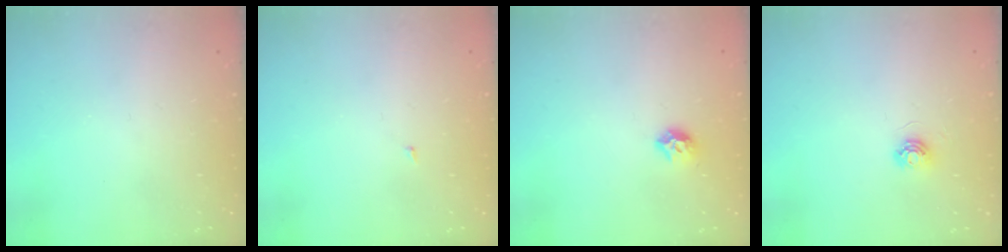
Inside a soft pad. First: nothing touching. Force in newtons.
{"total": 1.4, "press": 1.3, "slide": 0.1}
{"total": 7.9, "press": 7.8, "slide": 1.0}
{"total": 5.0, "press": 4.9, "slide": 0.4}